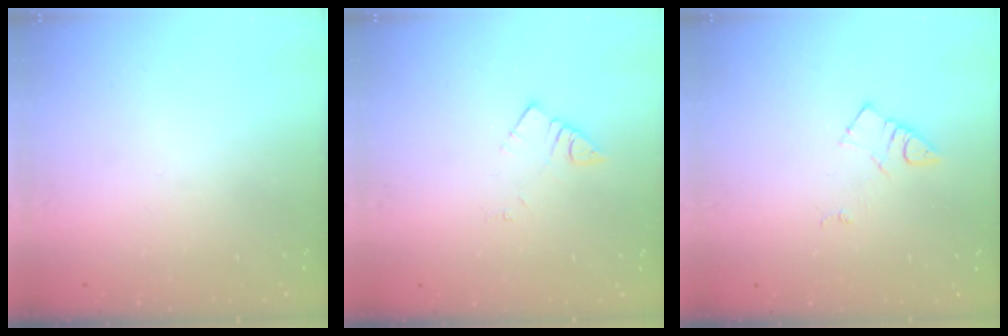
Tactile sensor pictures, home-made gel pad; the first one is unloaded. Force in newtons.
{"total": 3.5, "press": 3.5, "slide": 0.2}
{"total": 4.5, "press": 4.4, "slide": 0.7}